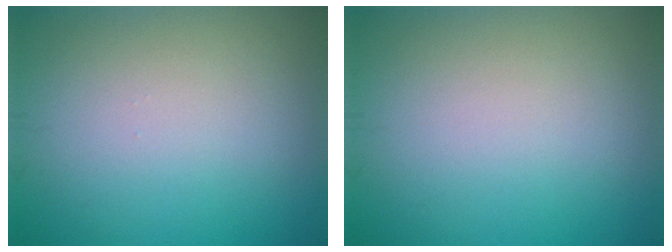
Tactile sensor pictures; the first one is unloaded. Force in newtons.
{"total": 0.0}